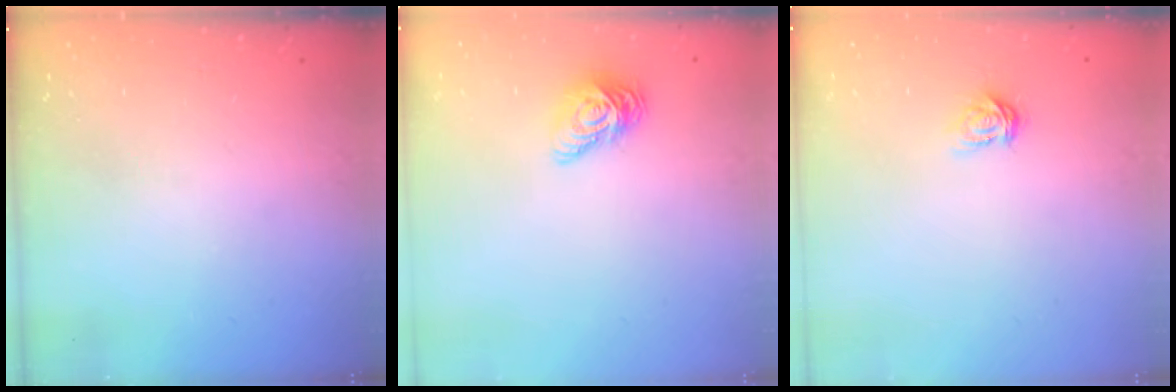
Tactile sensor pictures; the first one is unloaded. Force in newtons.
{"total": 9.4, "press": 9.4, "slide": 0.5}
{"total": 3.5, "press": 3.5, "slide": 0.4}